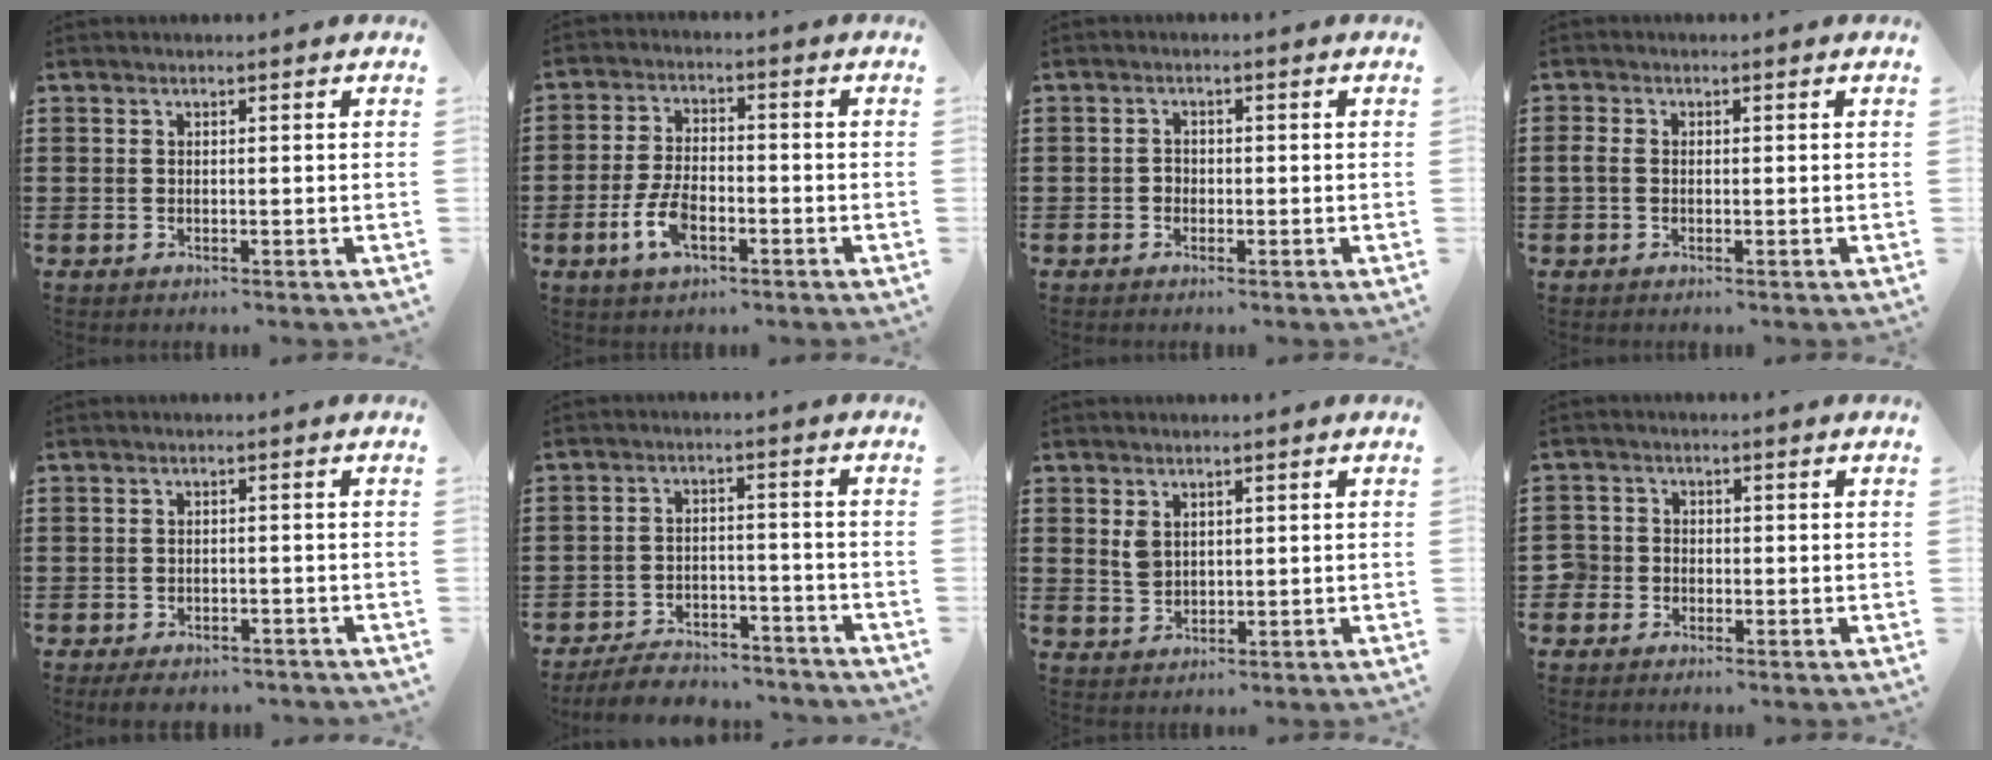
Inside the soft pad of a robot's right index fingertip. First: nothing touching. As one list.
[{"total": 6.5, "force": [-2.7, 3.1, 5.1], "torque": [-0.126, -0.005, -0.057]}, {"total": 1.1, "force": [-0.6, 0.9, 0.3], "torque": [-0.009, 0.001, -0.013]}, {"total": 1.5, "force": [-0.2, 1.1, 1.0], "torque": [-0.038, -0.002, -0.010]}, {"total": 2.4, "force": [-2.3, 0.4, 0.6], "torque": [-0.021, -0.003, -0.049]}, {"total": 5.4, "force": [-5.2, 0.9, 1.1], "torque": [-0.024, 0.007, -0.103]}, {"total": 2.6, "force": [1.3, 1.7, 1.4], "torque": [-0.034, 0.005, 0.024]}, {"total": 2.2, "force": [-1.2, 1.9, 0.1], "torque": [-0.018, 0.000, -0.031]}]